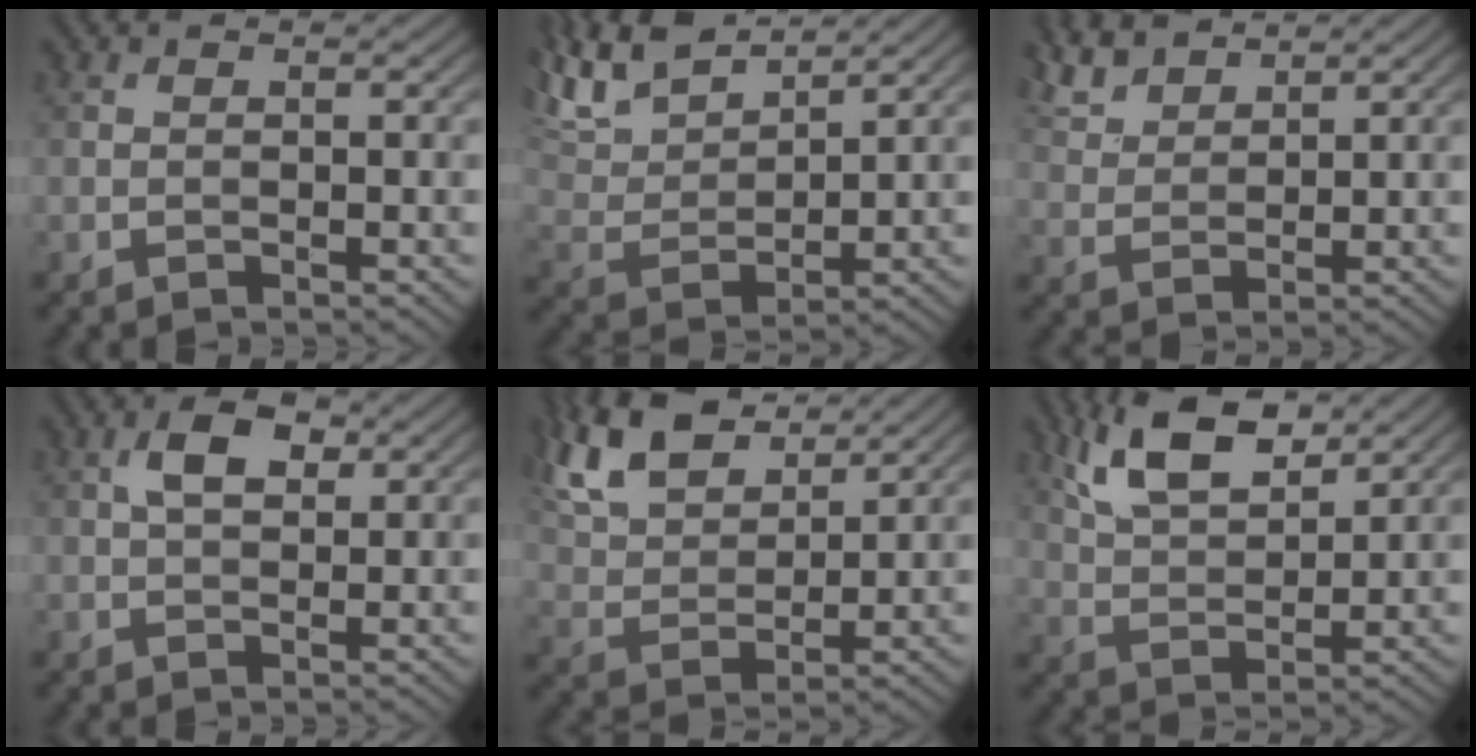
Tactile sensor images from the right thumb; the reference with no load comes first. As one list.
[{"total": 12.3, "force": [9.5, 3.9, 6.8], "torque": [-0.184, 0.020, 0.179]}, {"total": 5.5, "force": [4.7, 1.7, 2.3], "torque": [-0.065, 0.008, 0.104]}, {"total": 4.3, "force": [1.4, 2.4, 3.3], "torque": [-0.065, 0.008, 0.022]}, {"total": 12.2, "force": [8.1, 5.5, 7.2], "torque": [-0.195, 0.026, 0.162]}, {"total": 9.0, "force": [5.6, 3.5, 6.0], "torque": [-0.135, 0.008, 0.115]}]